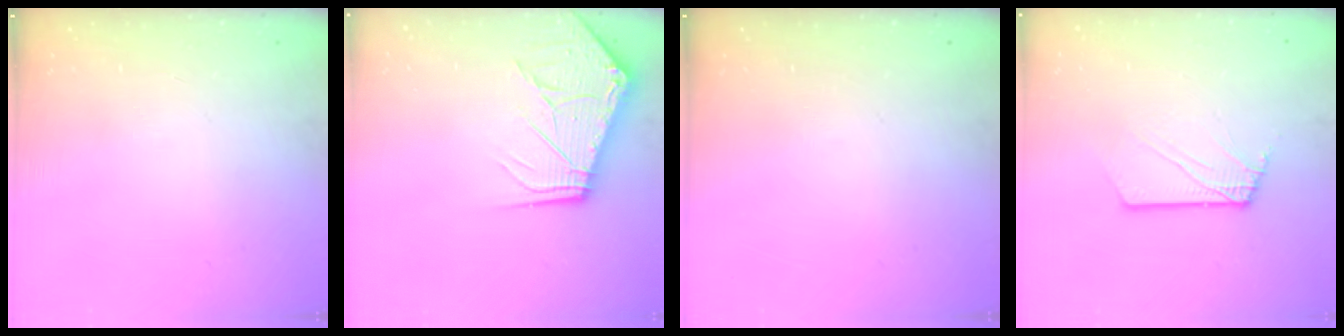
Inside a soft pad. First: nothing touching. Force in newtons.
{"total": 12.4, "press": 12.3, "slide": 1.6}
{"total": 0.0}
{"total": 2.3, "press": 2.3, "slide": 0.1}